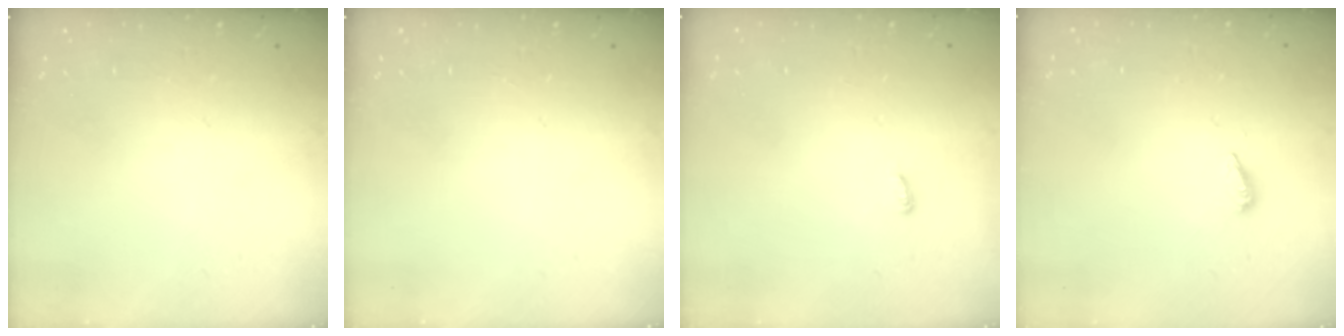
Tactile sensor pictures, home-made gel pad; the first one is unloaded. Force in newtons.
{"total": 0.0}
{"total": 2.6, "press": 2.6, "slide": 0.2}
{"total": 2.9, "press": 2.9, "slide": 0.3}